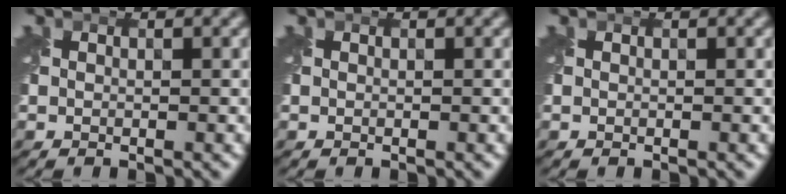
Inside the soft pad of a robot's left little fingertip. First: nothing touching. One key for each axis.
{"total": 0.0}
{"total": 0.0}